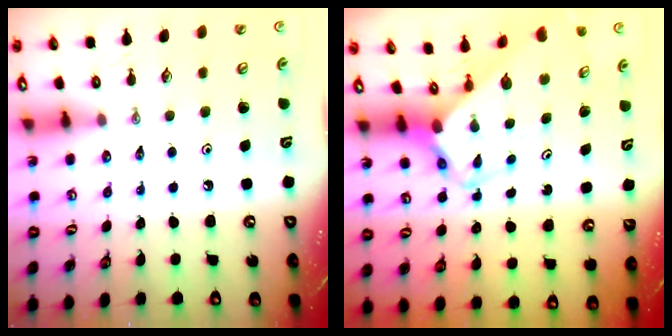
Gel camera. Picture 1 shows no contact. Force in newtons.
{"total": 3.9, "press": 3.9, "slide": 0.3}